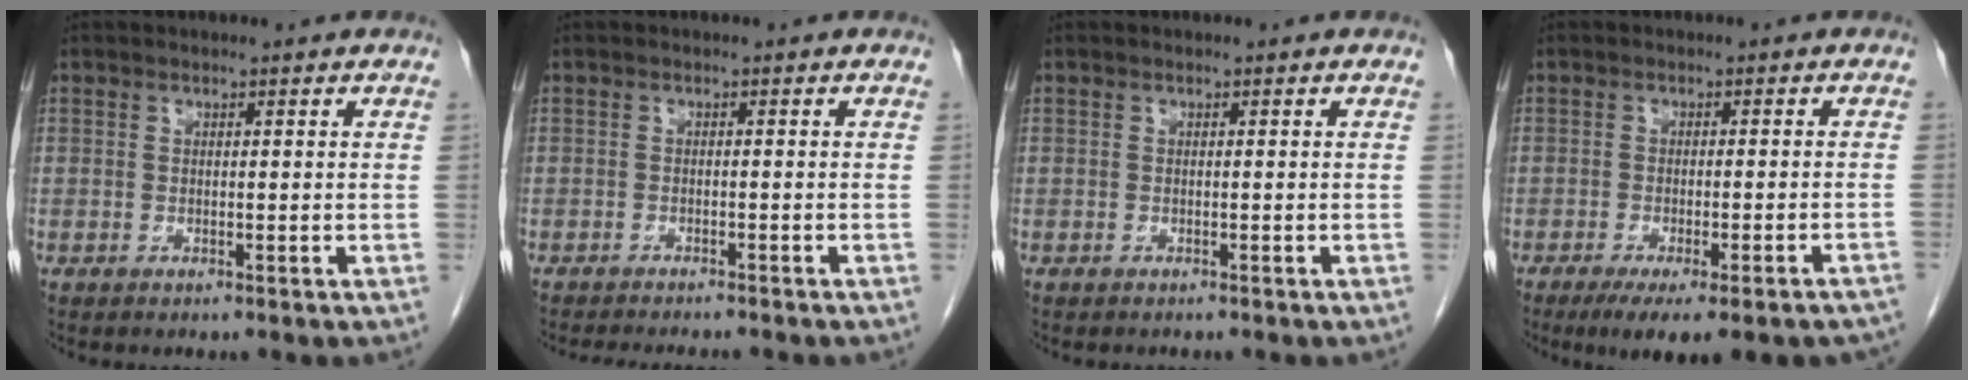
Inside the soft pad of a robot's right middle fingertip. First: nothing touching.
{"total": 6.7, "force": [-6.1, 1.0, 2.5], "torque": [-0.030, -0.008, -0.084]}
{"total": 0.6, "force": [-0.6, 0.2, 0.1], "torque": [-0.009, 0.000, -0.011]}
{"total": 12.9, "force": [-10.3, 2.5, 7.4], "torque": [-0.069, -0.006, -0.130]}